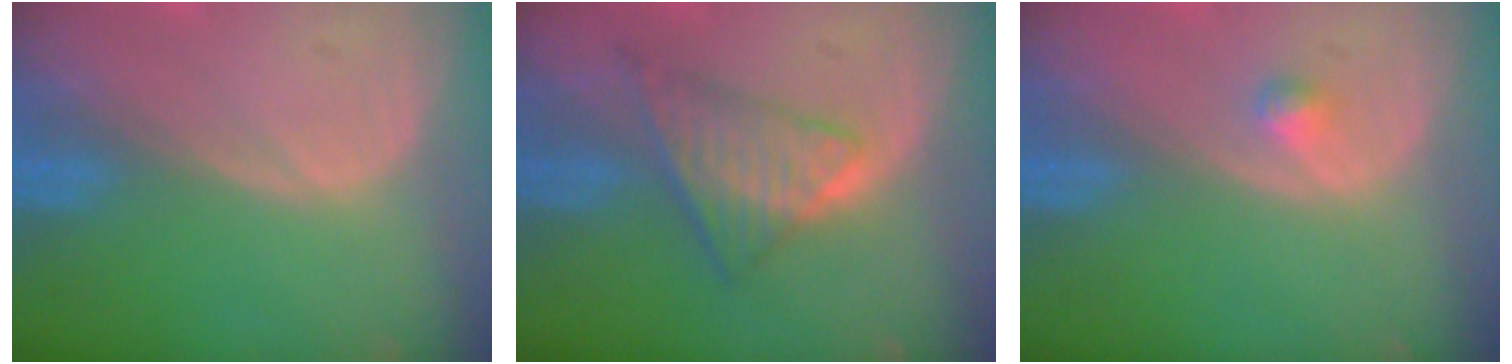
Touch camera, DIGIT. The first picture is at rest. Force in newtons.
{"total": 7.0, "press": 6.1, "slide": 3.5}
{"total": 1.1, "press": 1.1, "slide": 0.1}